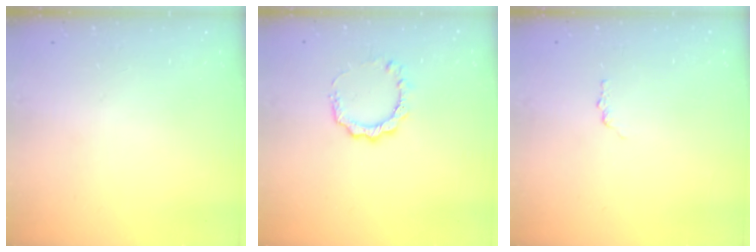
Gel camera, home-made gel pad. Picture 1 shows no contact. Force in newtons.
{"total": 6.0, "press": 6.0, "slide": 0.4}
{"total": 1.2, "press": 1.2, "slide": 0.2}